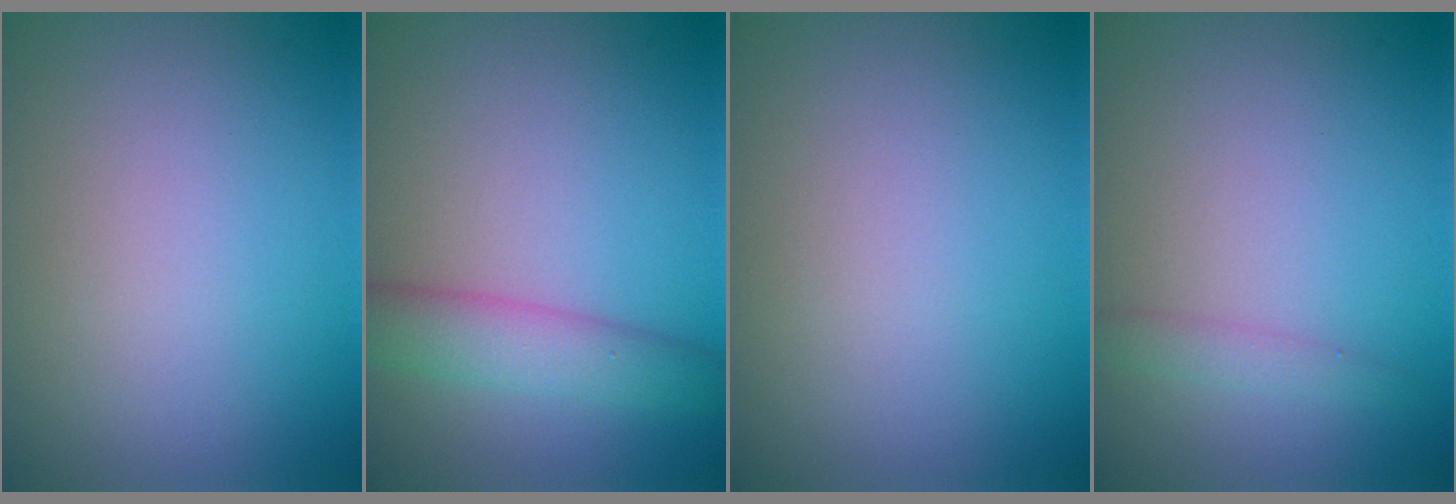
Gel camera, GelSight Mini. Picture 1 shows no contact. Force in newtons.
{"total": 4.2, "press": 4.2, "slide": 0.1}
{"total": 0.0}
{"total": 1.4, "press": 1.4, "slide": 0.1}